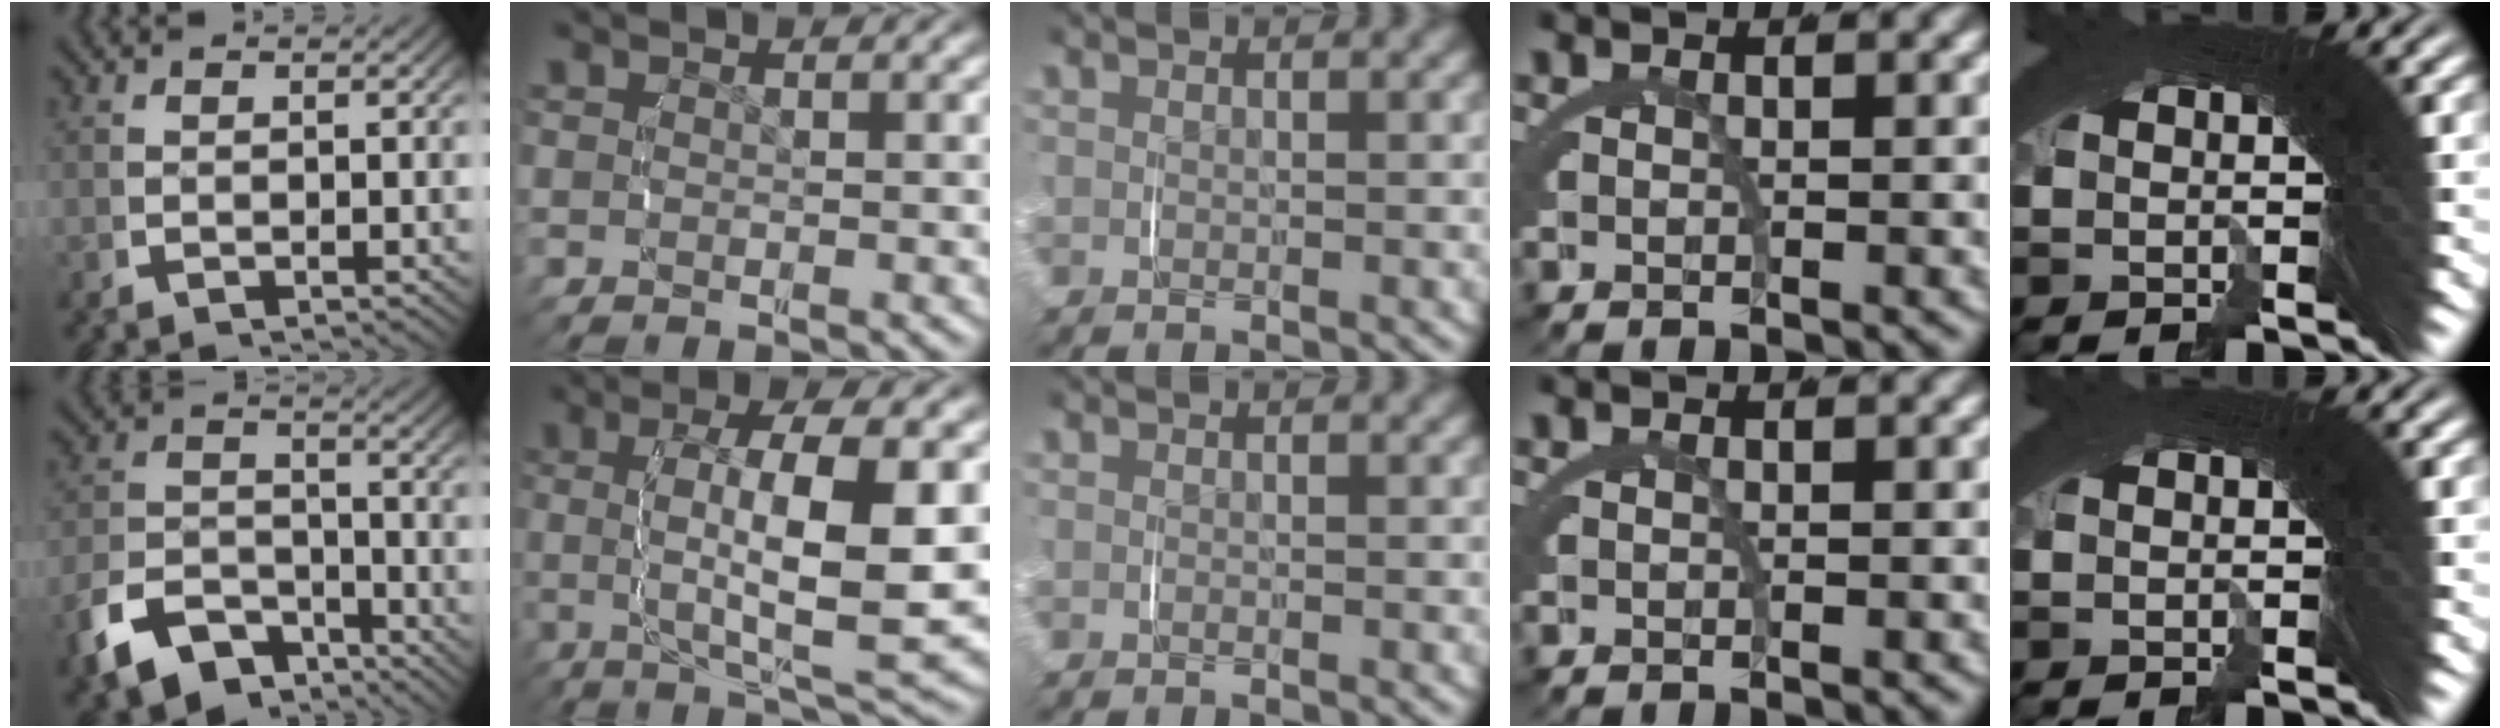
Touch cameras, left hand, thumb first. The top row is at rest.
{"thumb": {"total": 8.6, "force": [-5.4, 5.5, 3.8], "torque": [-0.067, -0.038, -0.082]}, "index": {"total": 9.6, "force": [0.0, 2.7, 9.2], "torque": [-0.145, -0.010, 0.011]}}